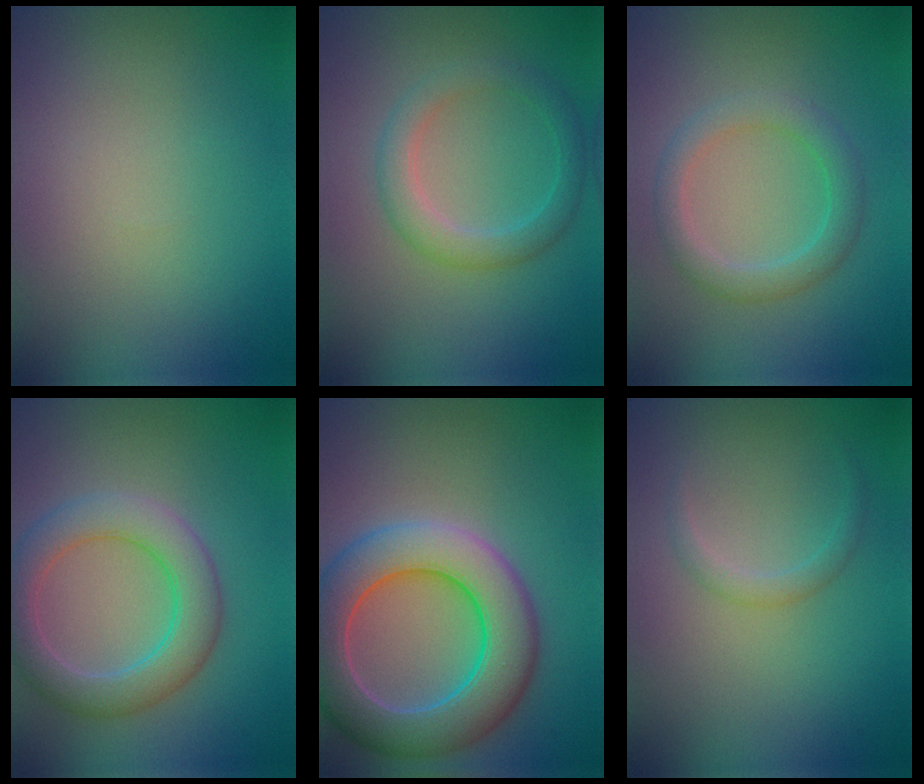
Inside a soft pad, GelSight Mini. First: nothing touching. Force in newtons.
{"total": 3.0, "press": 3.0, "slide": 0.1}
{"total": 2.9, "press": 2.9, "slide": 0.2}
{"total": 5.4, "press": 5.4, "slide": 0.3}
{"total": 9.0, "press": 9.0, "slide": 0.7}
{"total": 1.2, "press": 1.2, "slide": 0.0}